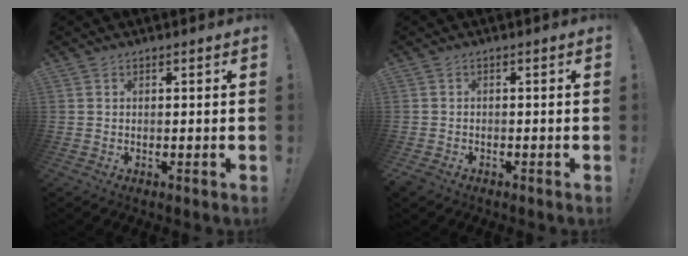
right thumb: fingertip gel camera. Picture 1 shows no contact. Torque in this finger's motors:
{"motor_torque": [0.09, 0.01, 0.20, -0.20, -0.02]}